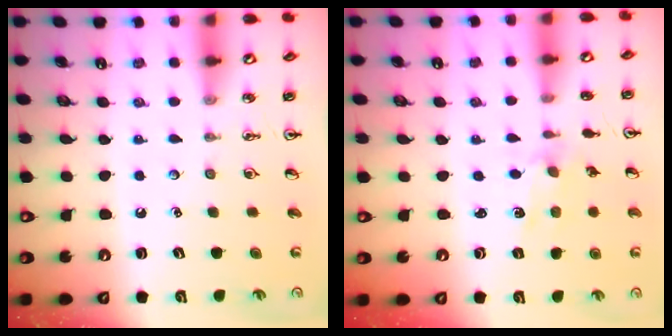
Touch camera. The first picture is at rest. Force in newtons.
{"total": 1.5, "press": 1.5, "slide": 0.3}